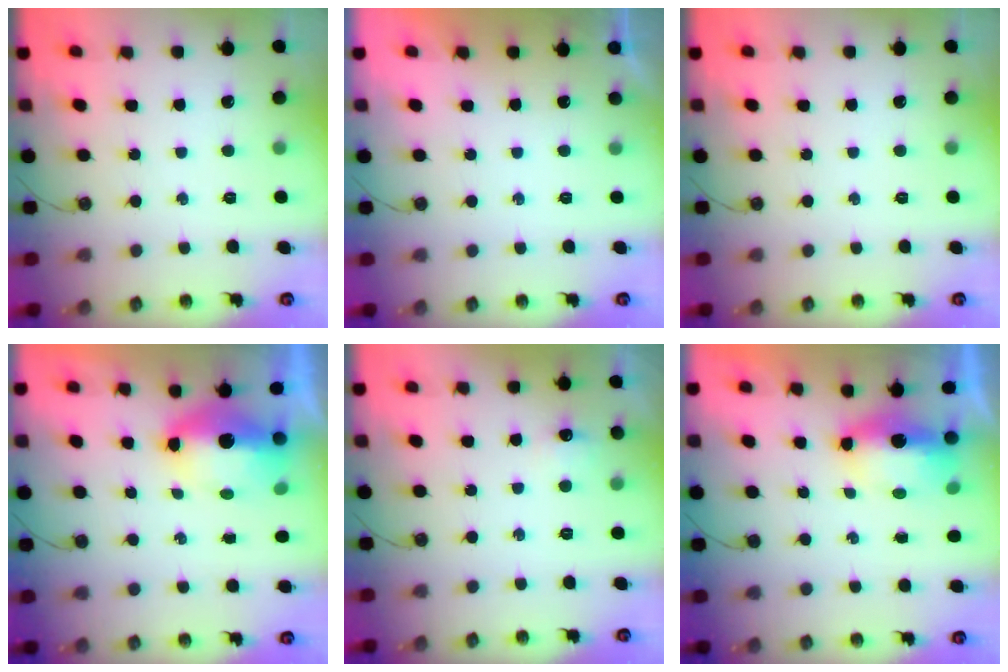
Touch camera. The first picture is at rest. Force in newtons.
{"total": 0.0}
{"total": 0.0}
{"total": 9.3, "press": 9.2, "slide": 1.4}
{"total": 5.3, "press": 5.3, "slide": 0.8}
{"total": 11.5, "press": 8.0, "slide": 8.3}